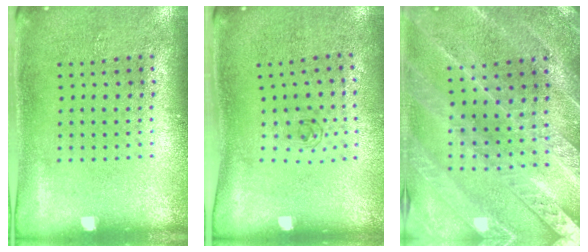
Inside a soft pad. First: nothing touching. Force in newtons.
{"total": 0.5, "press": 0.3, "slide": 0.5}
{"total": 2.5, "press": 2.5, "slide": 0.2}